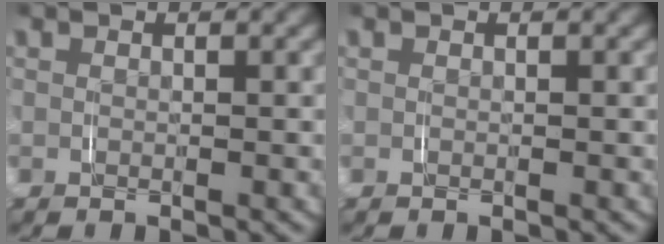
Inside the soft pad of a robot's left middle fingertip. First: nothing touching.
{"total": 0.0}